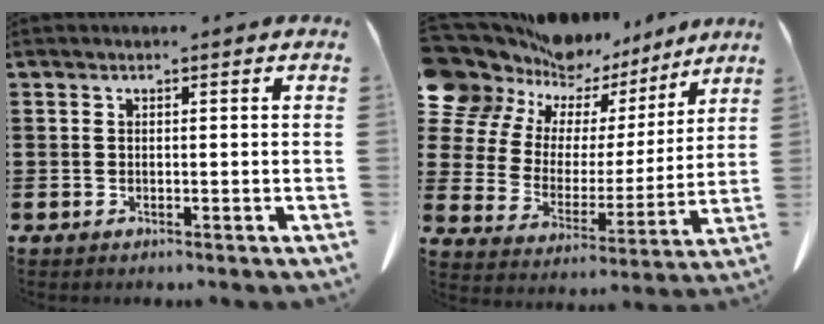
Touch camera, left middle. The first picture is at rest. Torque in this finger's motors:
{"motor_torque": [1.57, 0.57, 0.76, 0.15]}